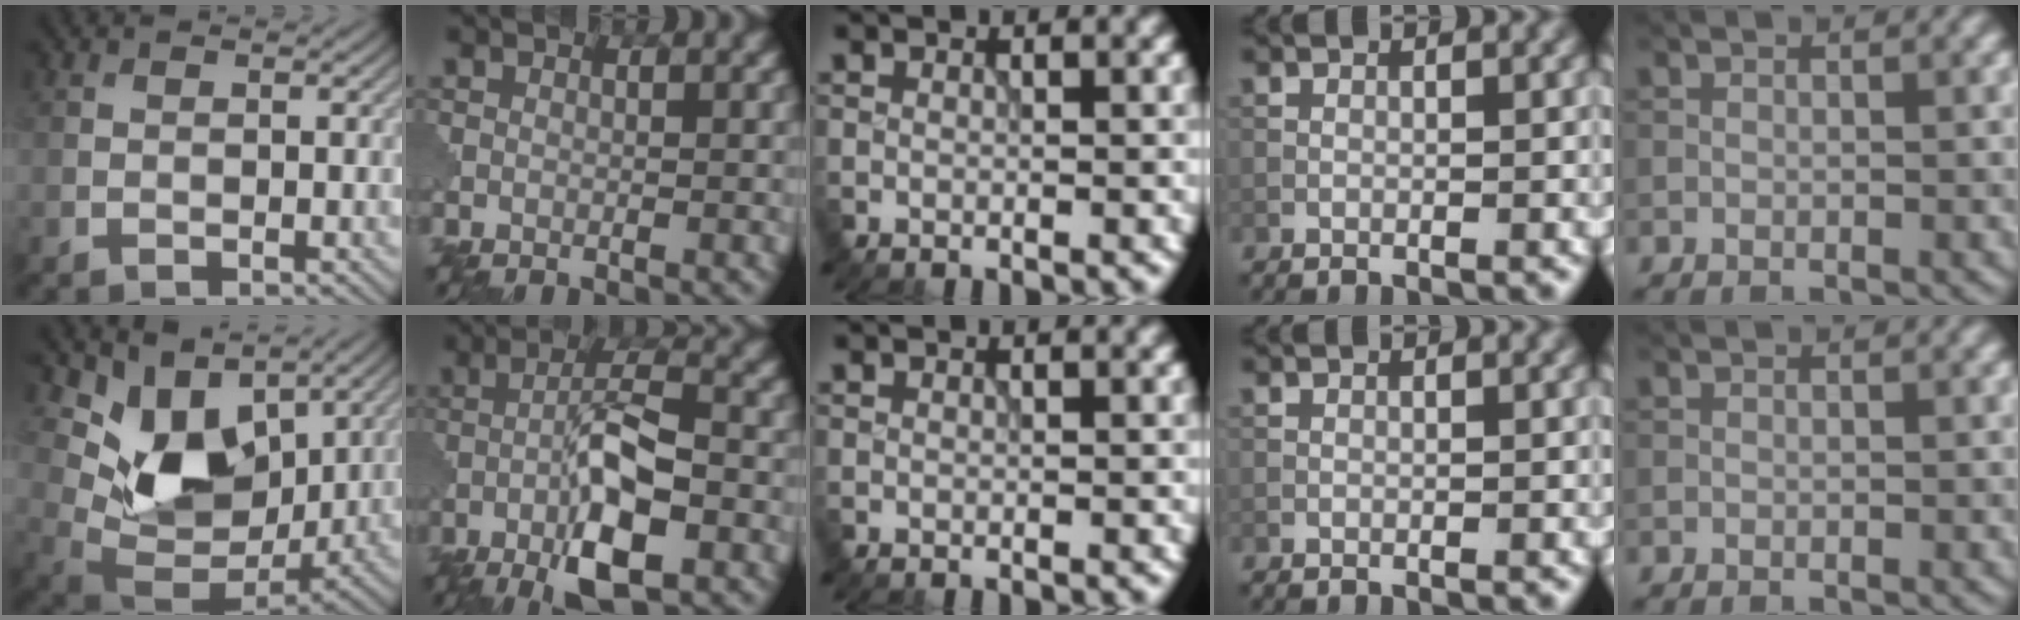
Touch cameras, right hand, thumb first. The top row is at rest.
{"thumb": {"total": 12.1, "force": [5.0, 7.7, 7.9], "torque": [-0.157, -0.005, 0.093]}, "index": {"total": 8.2, "force": [-3.2, 2.2, 7.2], "torque": [-0.126, 0.010, -0.063]}}